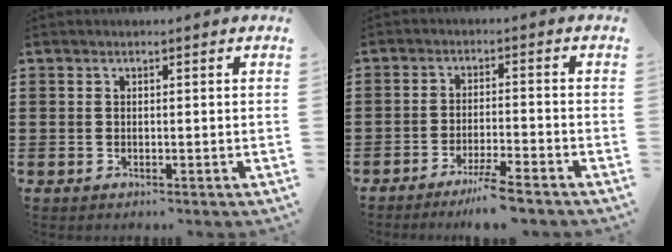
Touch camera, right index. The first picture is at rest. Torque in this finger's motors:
{"motor_torque": [0.41, -0.41, 0.42, 0.03]}